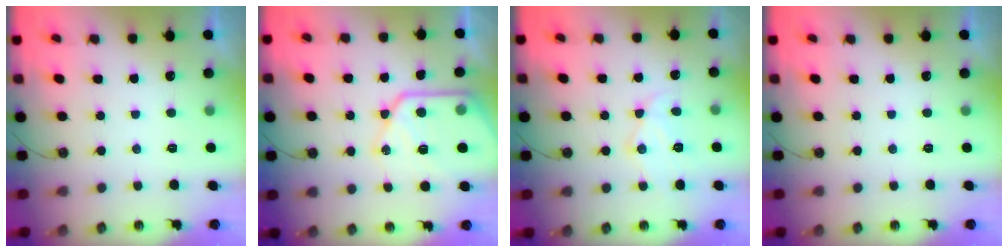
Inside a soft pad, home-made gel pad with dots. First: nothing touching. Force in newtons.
{"total": 15.7, "press": 15.7, "slide": 1.3}
{"total": 10.9, "press": 10.8, "slide": 0.7}
{"total": 0.0}